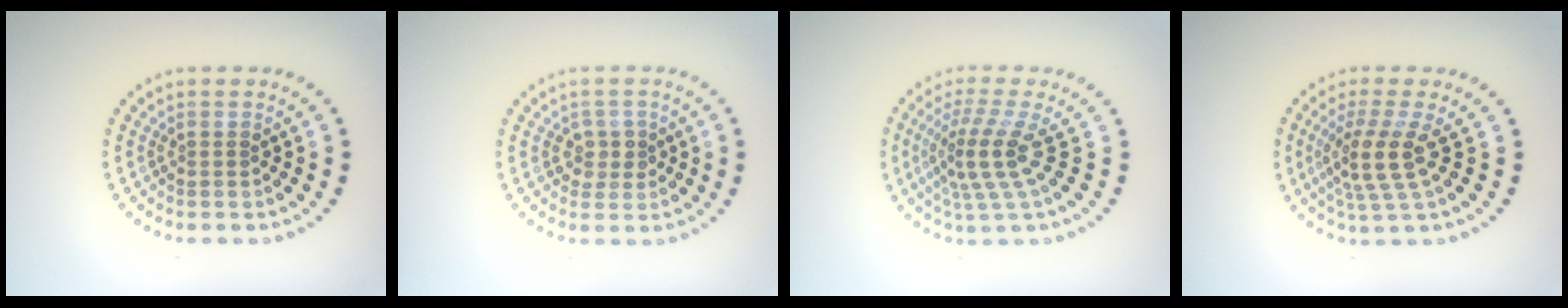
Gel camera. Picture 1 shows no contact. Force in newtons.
{"total": 1.7, "press": 1.6, "slide": 0.5}
{"total": 4.0, "press": 2.8, "slide": 2.8}
{"total": 3.9, "press": 2.9, "slide": 2.6}